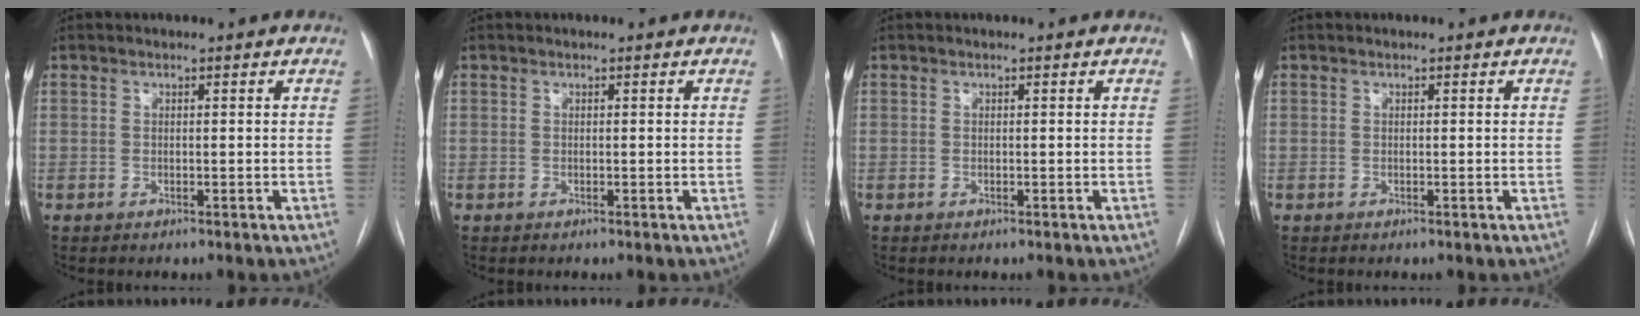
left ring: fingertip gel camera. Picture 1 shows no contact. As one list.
[{"total": 0.0}, {"total": 0.0}, {"total": 0.0}]